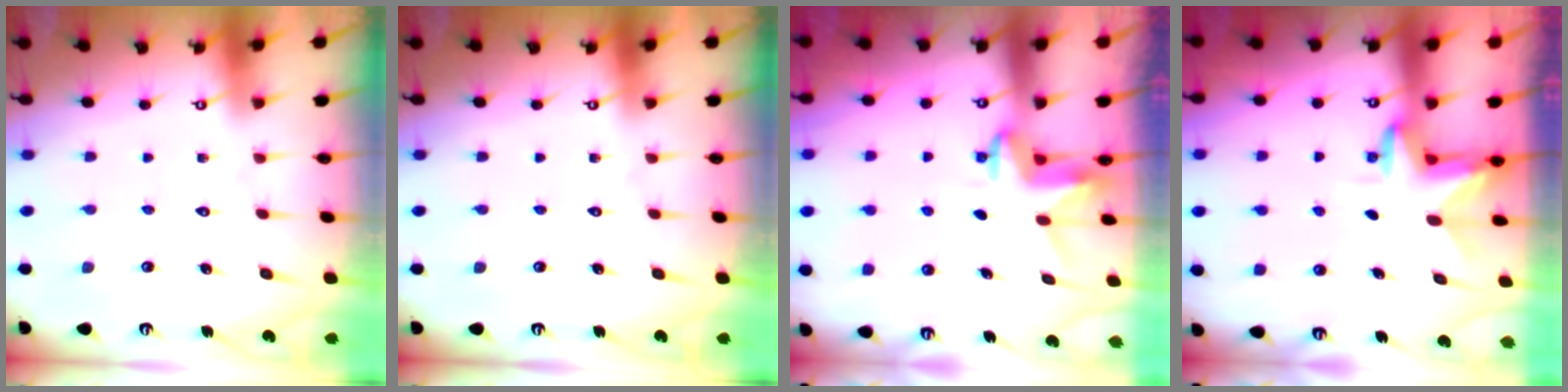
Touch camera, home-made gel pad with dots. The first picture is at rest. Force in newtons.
{"total": 0.0}
{"total": 3.5, "press": 3.4, "slide": 0.4}
{"total": 3.8, "press": 3.7, "slide": 0.3}